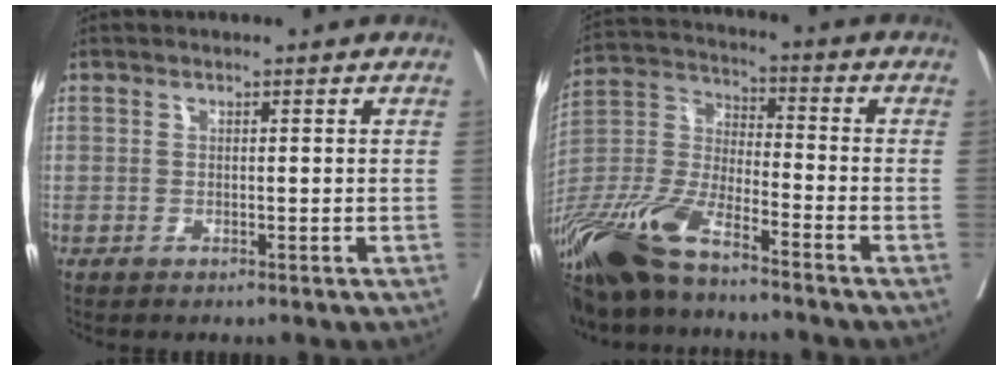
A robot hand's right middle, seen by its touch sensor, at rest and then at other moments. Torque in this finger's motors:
{"motor_torque": [1.09, -1.05, 0.76, 0.21]}